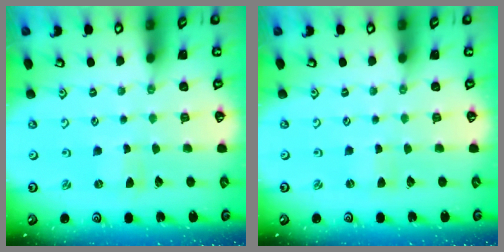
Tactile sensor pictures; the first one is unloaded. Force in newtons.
{"total": 1.0, "press": 1.0, "slide": 0.1}